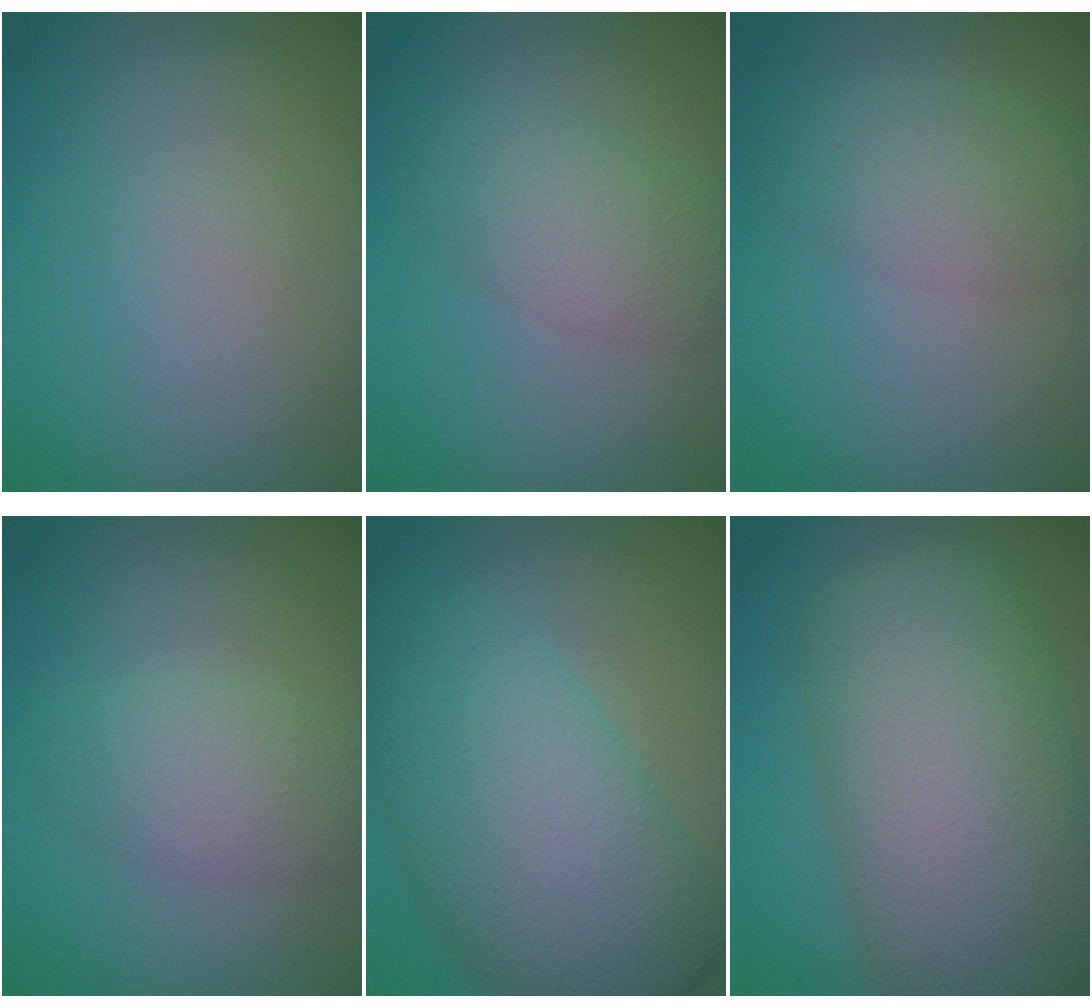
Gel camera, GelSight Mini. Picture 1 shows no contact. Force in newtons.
{"total": 3.5, "press": 3.5, "slide": 0.1}
{"total": 3.5, "press": 3.5, "slide": 0.2}
{"total": 3.4, "press": 3.4, "slide": 0.1}
{"total": 11.1, "press": 11.1, "slide": 0.1}
{"total": 13.9, "press": 13.9, "slide": 0.4}